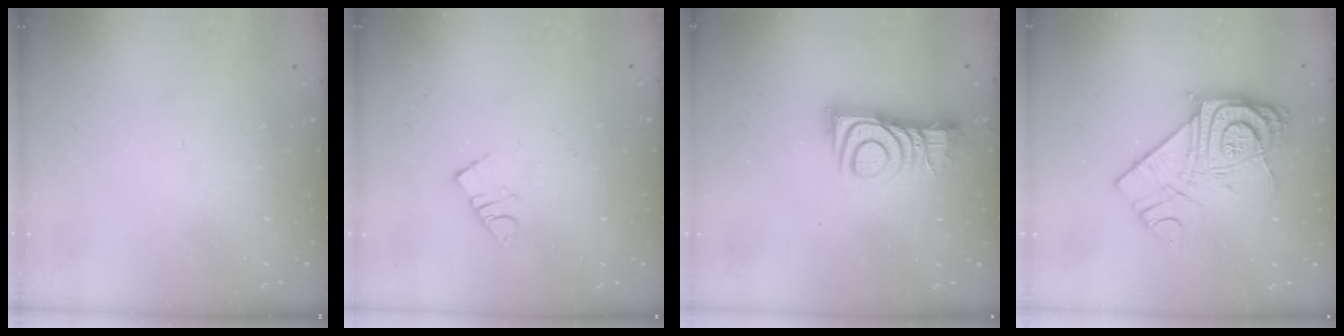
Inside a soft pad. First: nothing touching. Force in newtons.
{"total": 3.9, "press": 3.9, "slide": 0.5}
{"total": 10.7, "press": 10.6, "slide": 0.4}
{"total": 19.5, "press": 19.4, "slide": 1.6}